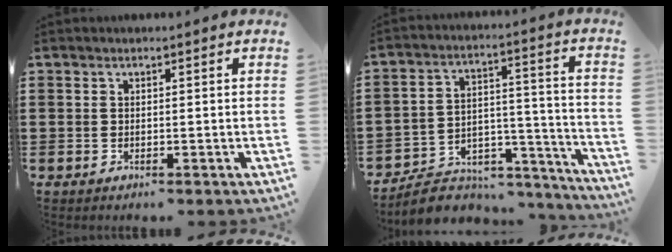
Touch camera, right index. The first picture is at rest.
{"total": 6.8, "force": [-5.9, 3.0, 1.5], "torque": [-0.029, 0.016, -0.112]}